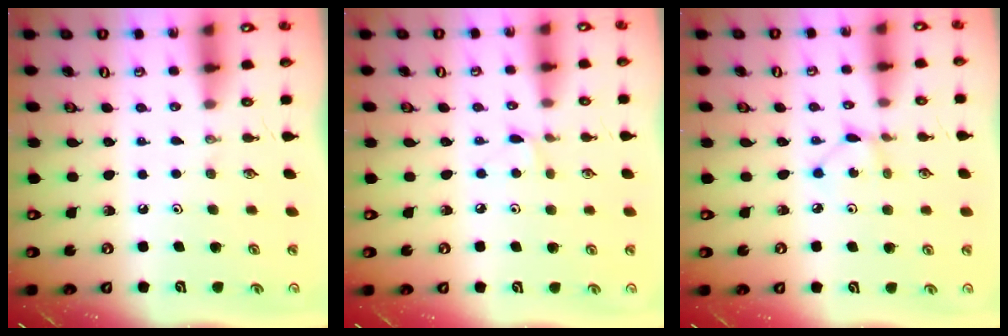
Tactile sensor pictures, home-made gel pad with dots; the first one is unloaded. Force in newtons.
{"total": 3.8, "press": 3.7, "slide": 0.6}
{"total": 2.0, "press": 2.0, "slide": 0.3}